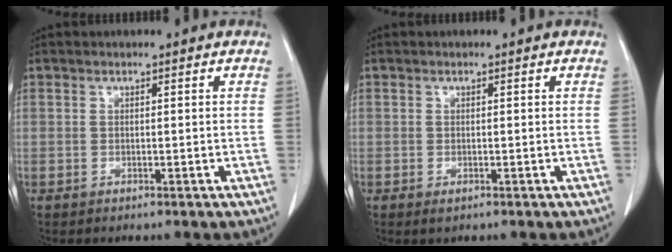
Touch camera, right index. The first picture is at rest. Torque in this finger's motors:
{"motor_torque": [0.28, -0.26, 0.03, 0.01]}